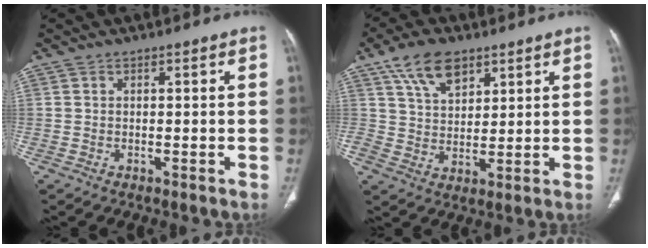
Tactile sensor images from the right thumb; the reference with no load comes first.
{"total": 9.5, "force": [5.8, 5.3, 5.5], "torque": [-0.081, -0.017, 0.109]}